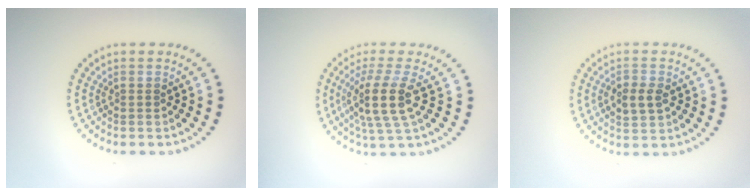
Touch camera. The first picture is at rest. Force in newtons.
{"total": 4.3, "press": 3.4, "slide": 2.5}
{"total": 2.5, "press": 2.5, "slide": 0.1}